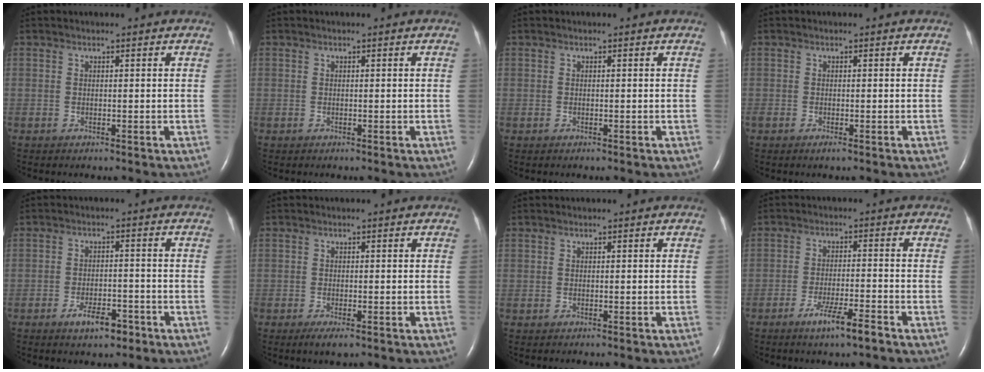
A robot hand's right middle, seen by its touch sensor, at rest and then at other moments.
{"total": 0.0}
{"total": 0.0}
{"total": 0.6, "force": [-0.4, 0.0, 0.5], "torque": [-0.011, -0.003, -0.007]}
{"total": 4.7, "force": [-3.0, 1.7, 3.1], "torque": [-0.059, 0.001, -0.044]}
{"total": 2.4, "force": [-1.4, 0.6, 1.8], "torque": [-0.033, -0.004, -0.022]}
{"total": 0.0}
{"total": 5.7, "force": [-3.8, 0.1, 4.3], "torque": [-0.083, -0.009, -0.067]}